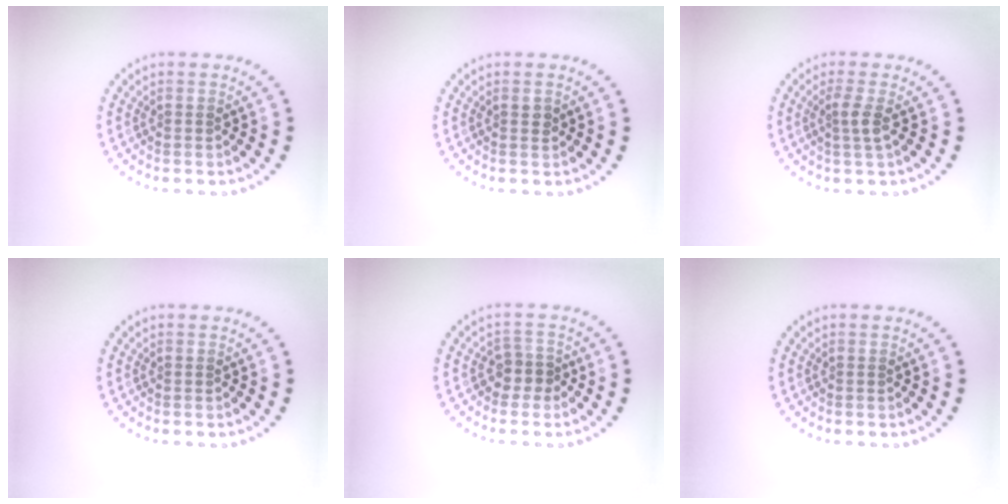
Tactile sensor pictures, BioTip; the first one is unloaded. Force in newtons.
{"total": 0.8, "press": 0.7, "slide": 0.3}
{"total": 1.8, "press": 1.4, "slide": 1.2}
{"total": 0.0}
{"total": 1.9, "press": 1.5, "slide": 1.1}
{"total": 0.0}